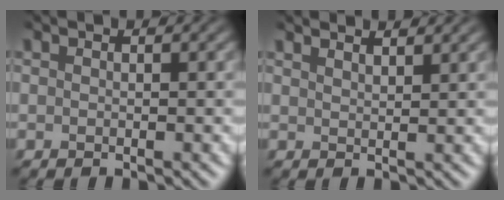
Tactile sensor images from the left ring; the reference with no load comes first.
{"total": 2.3, "force": [2.2, 0.1, 0.7], "torque": [-0.002, 0.005, 0.027]}